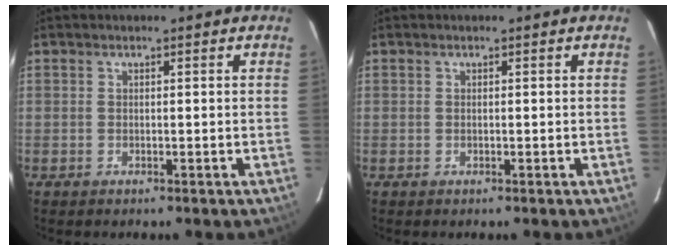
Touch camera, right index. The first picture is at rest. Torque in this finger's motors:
{"motor_torque": [0.00, 0.00, 0.03, 0.00]}